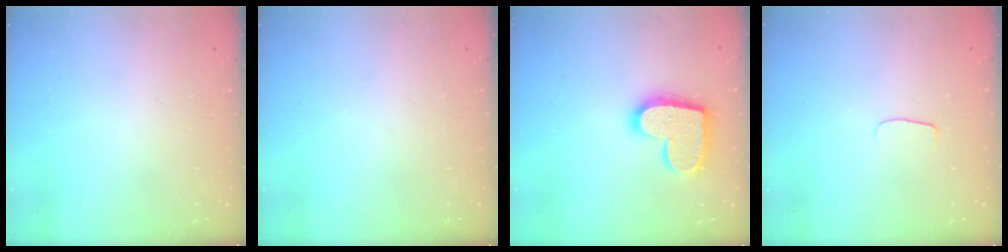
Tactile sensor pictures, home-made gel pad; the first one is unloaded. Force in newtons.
{"total": 0.0}
{"total": 15.3, "press": 15.3, "slide": 1.1}
{"total": 4.5, "press": 4.4, "slide": 0.5}